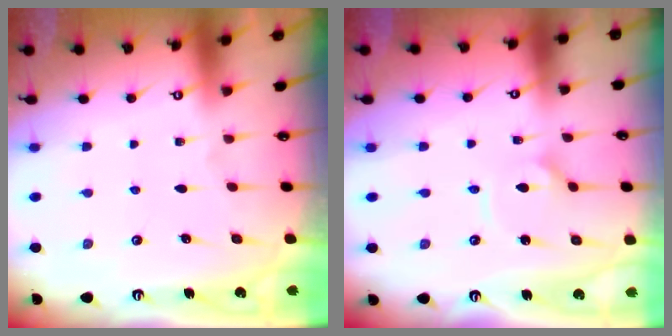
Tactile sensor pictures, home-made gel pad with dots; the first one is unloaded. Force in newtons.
{"total": 2.7, "press": 2.6, "slide": 0.7}